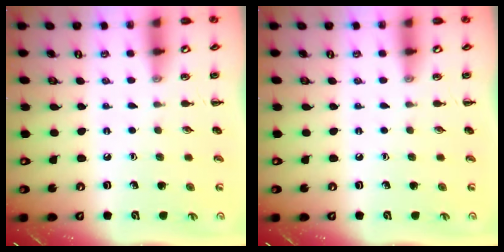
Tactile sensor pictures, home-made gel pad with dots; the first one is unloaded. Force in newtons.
{"total": 0.0}